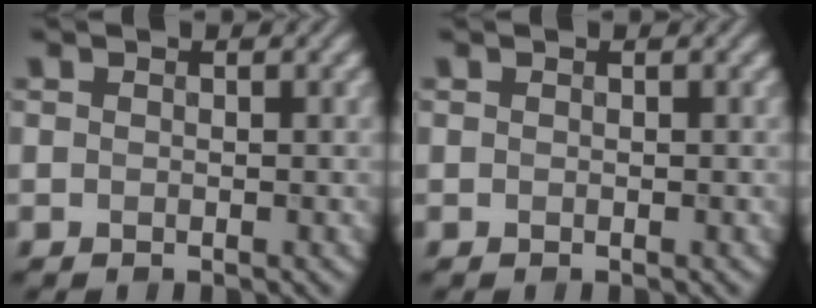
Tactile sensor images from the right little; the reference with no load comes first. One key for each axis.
{"total": 0.0}